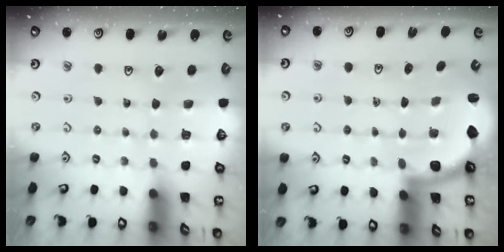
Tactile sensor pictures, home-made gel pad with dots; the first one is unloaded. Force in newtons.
{"total": 2.6, "press": 2.5, "slide": 0.7}